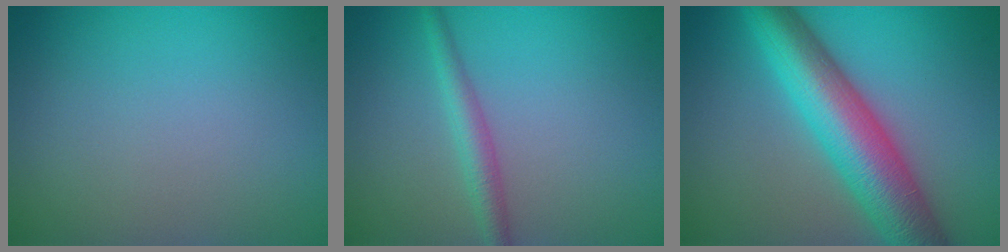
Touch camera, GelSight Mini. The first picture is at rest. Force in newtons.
{"total": 2.3, "press": 2.3, "slide": 0.0}
{"total": 9.0, "press": 9.0, "slide": 0.2}